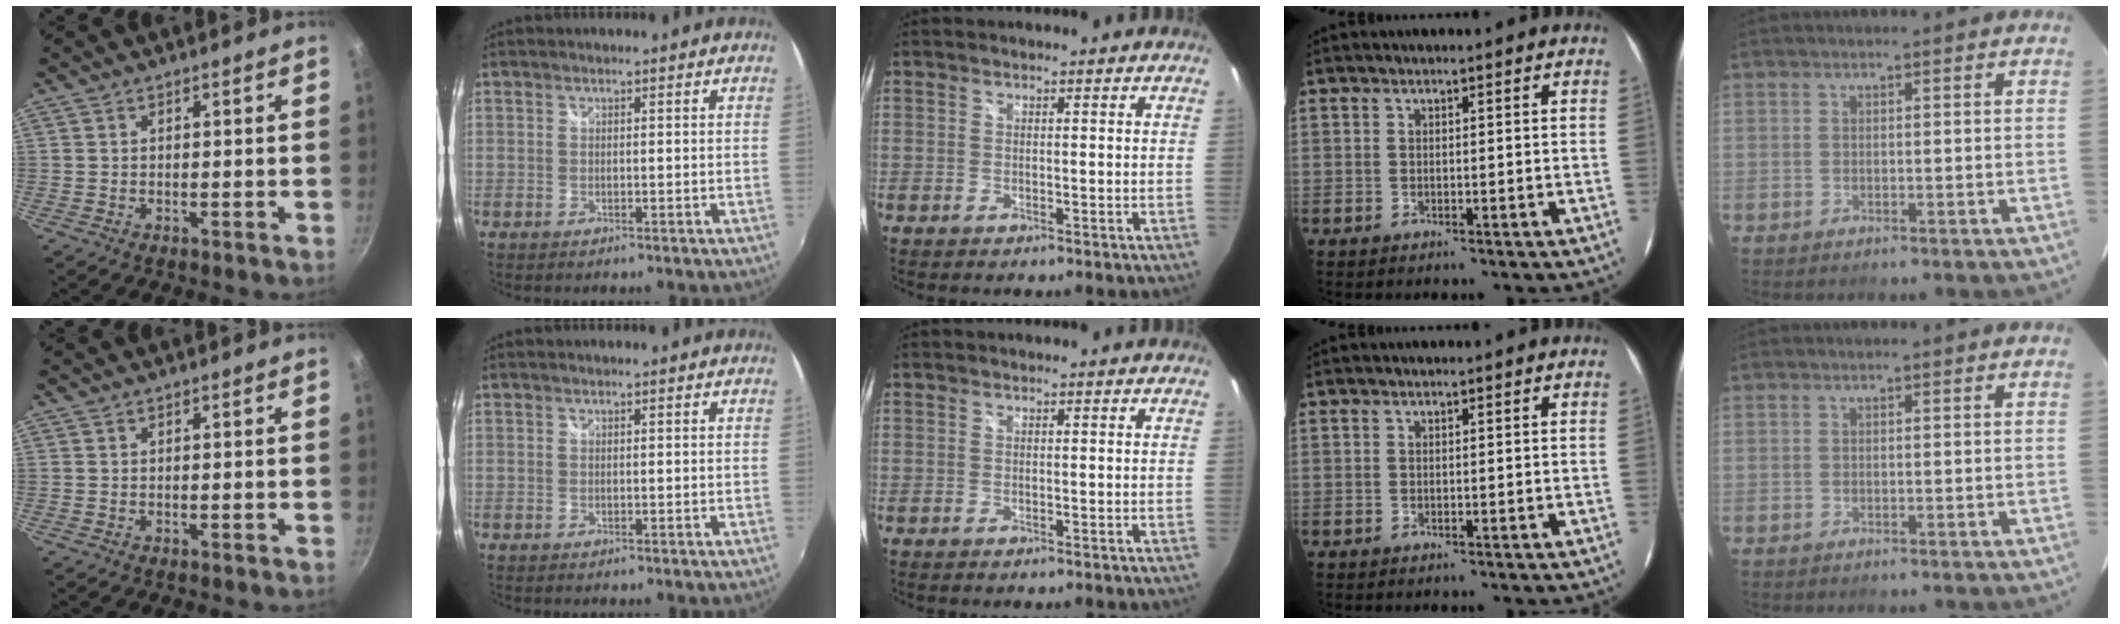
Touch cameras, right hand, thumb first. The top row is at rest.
{}